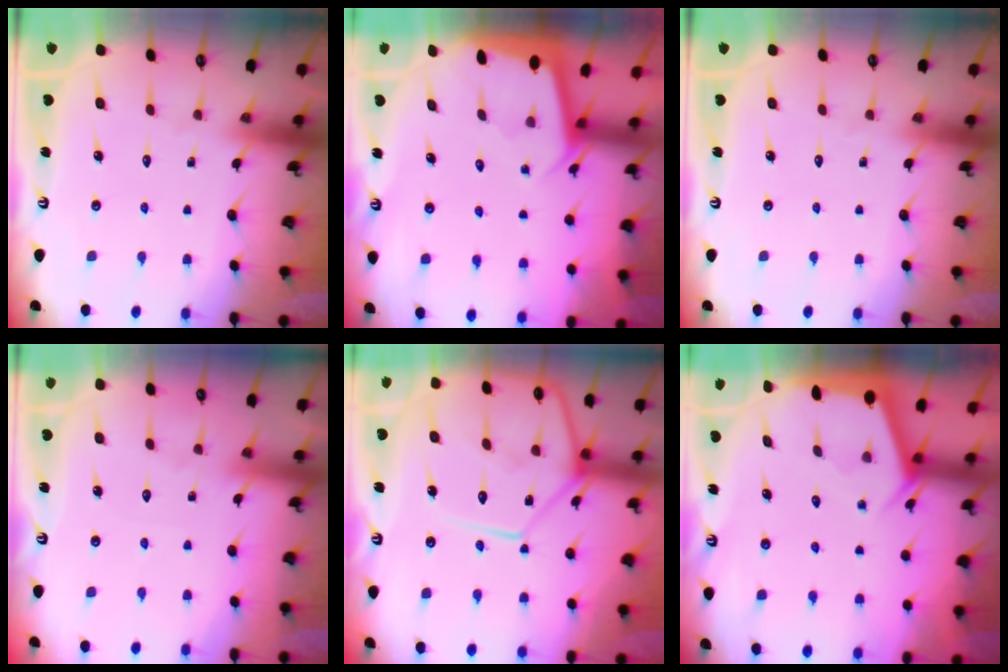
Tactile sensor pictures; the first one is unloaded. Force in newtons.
{"total": 1.9, "press": 1.9, "slide": 0.0}
{"total": 0.0}
{"total": 3.9, "press": 3.9, "slide": 0.6}
{"total": 15.0, "press": 14.9, "slide": 1.6}
{"total": 2.2, "press": 2.2, "slide": 0.3}